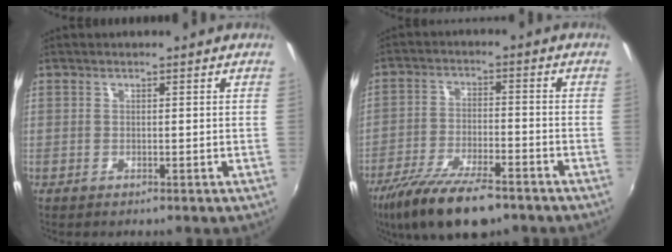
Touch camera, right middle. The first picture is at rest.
{"total": 15.0, "force": [-10.9, 4.6, 9.2], "torque": [-0.196, -0.033, -0.191]}